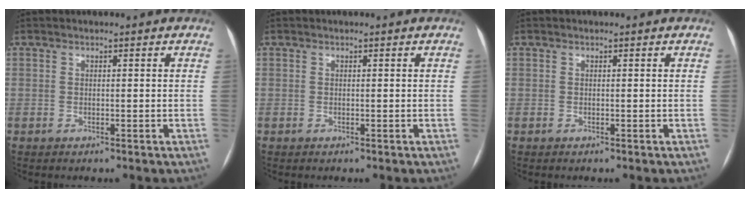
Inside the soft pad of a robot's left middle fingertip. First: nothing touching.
{"total": 0.0}
{"total": 0.0}